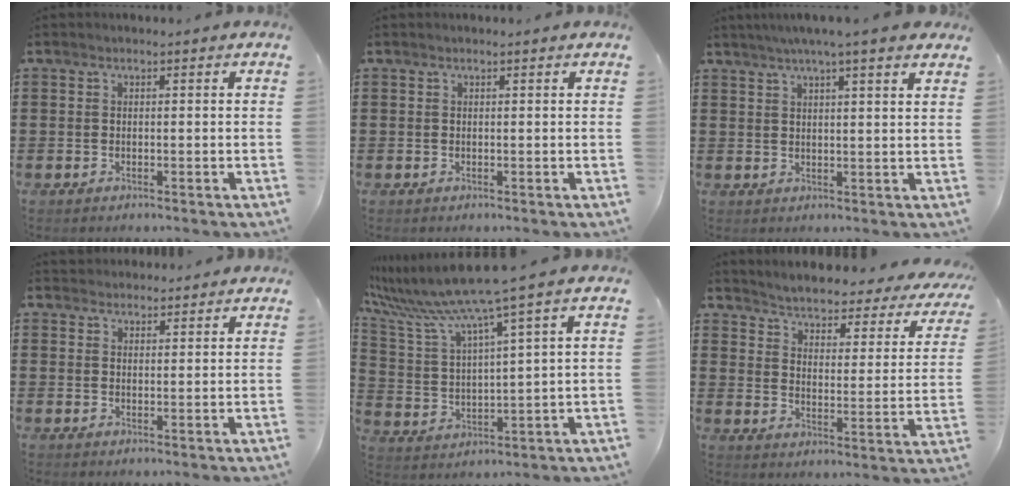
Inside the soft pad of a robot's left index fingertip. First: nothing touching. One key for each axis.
{"total": 0.0}
{"total": 4.2, "fx": 3.4, "fy": -0.3, "fz": 2.5, "tx": -0.058, "ty": -0.002, "tz": 0.060}
{"total": 2.3, "fx": 2.2, "fy": 0.6, "fz": -0.4, "tx": 0.001, "ty": 0.000, "tz": 0.043}
{"total": 8.8, "fx": 7.2, "fy": -0.9, "fz": 5.0, "tx": -0.127, "ty": -0.050, "tz": 0.116}
{"total": 2.8, "fx": 2.8, "fy": 0.1, "fz": 0.1, "tx": -0.024, "ty": -0.032, "tz": 0.037}